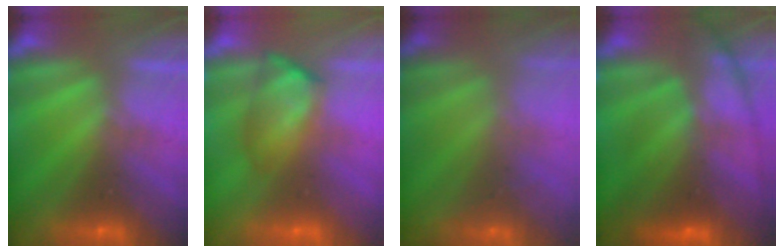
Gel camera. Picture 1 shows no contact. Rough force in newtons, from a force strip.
{"total": 4.6}
{"total": 7.1}
{"total": 7.0}